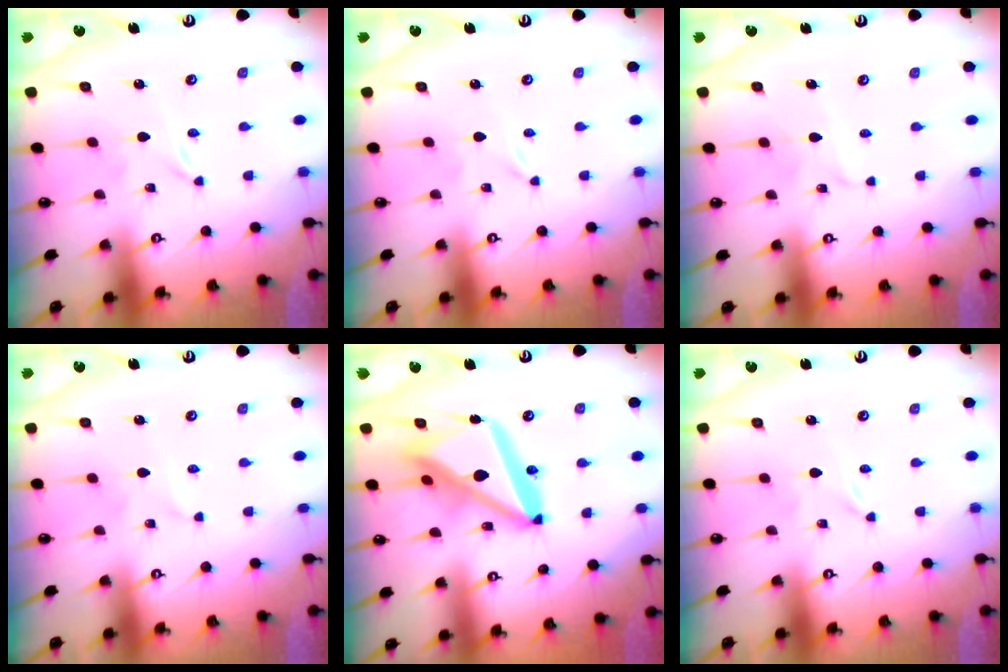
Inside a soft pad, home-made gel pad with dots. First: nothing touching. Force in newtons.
{"total": 0.0}
{"total": 2.7, "press": 2.7, "slide": 0.2}
{"total": 0.6, "press": 0.6, "slide": 0.1}
{"total": 19.5, "press": 19.4, "slide": 2.1}
{"total": 0.0}